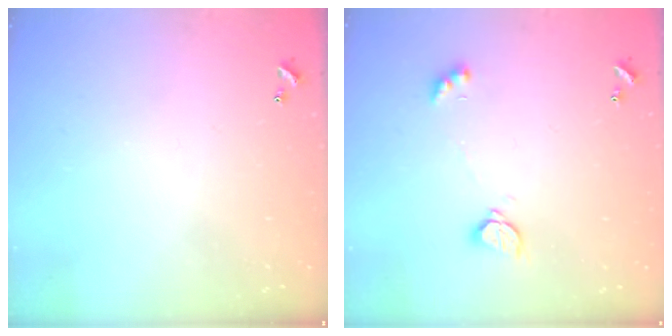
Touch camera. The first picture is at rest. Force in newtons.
{"total": 2.2, "press": 2.2, "slide": 0.2}